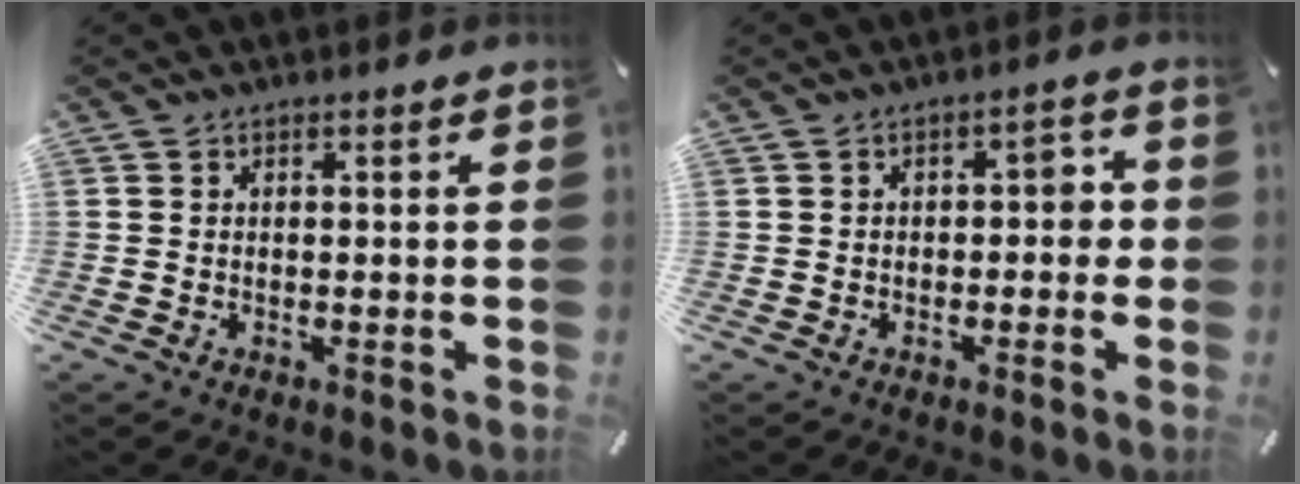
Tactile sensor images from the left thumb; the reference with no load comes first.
{"total": 3.6, "force": [-0.7, 2.2, 2.8], "torque": [-0.038, 0.010, -0.023]}